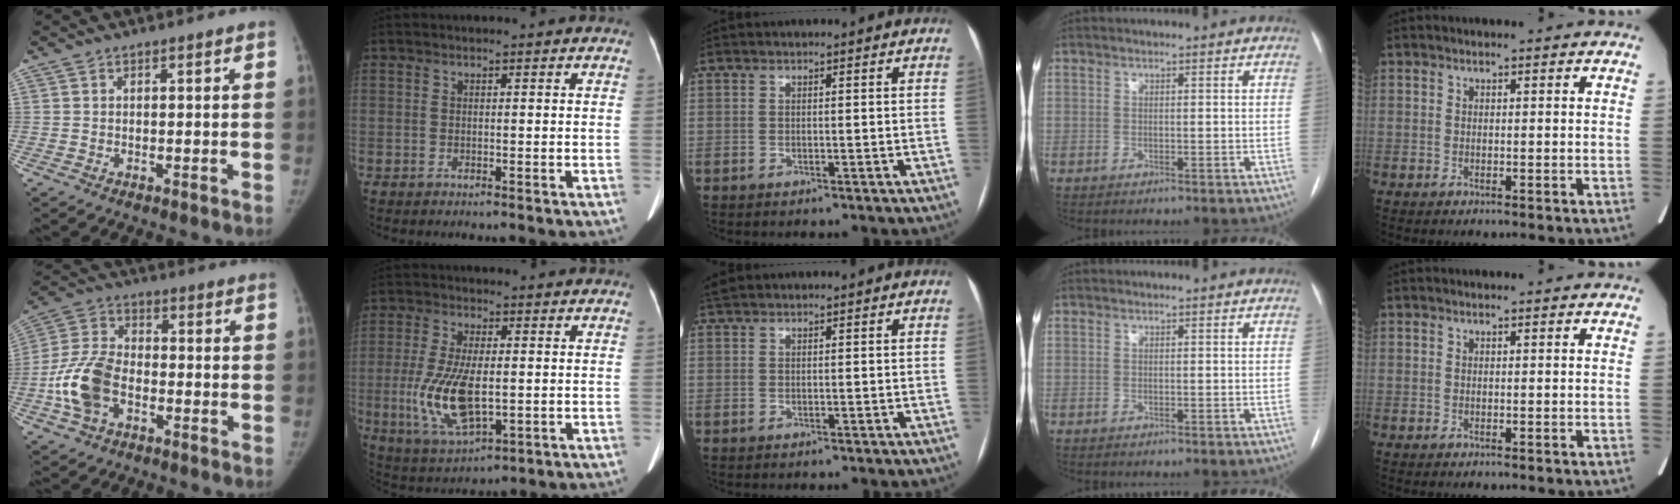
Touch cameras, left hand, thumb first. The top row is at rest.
{"thumb": {"total": 12.0, "force": [-3.8, 7.7, 8.4], "torque": [-0.170, 0.027, -0.076]}, "index": {"total": 10.7, "force": [-1.4, 3.9, 9.9], "torque": [-0.215, -0.011, -0.016]}, "middle": {"total": 1.2, "force": [1.2, 0.3, 0.3], "torque": [-0.016, 0.020, 0.027]}}